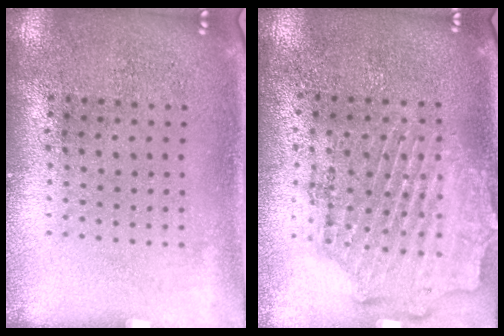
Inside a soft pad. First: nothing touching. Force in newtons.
{"total": 1.8, "press": 1.6, "slide": 0.9}